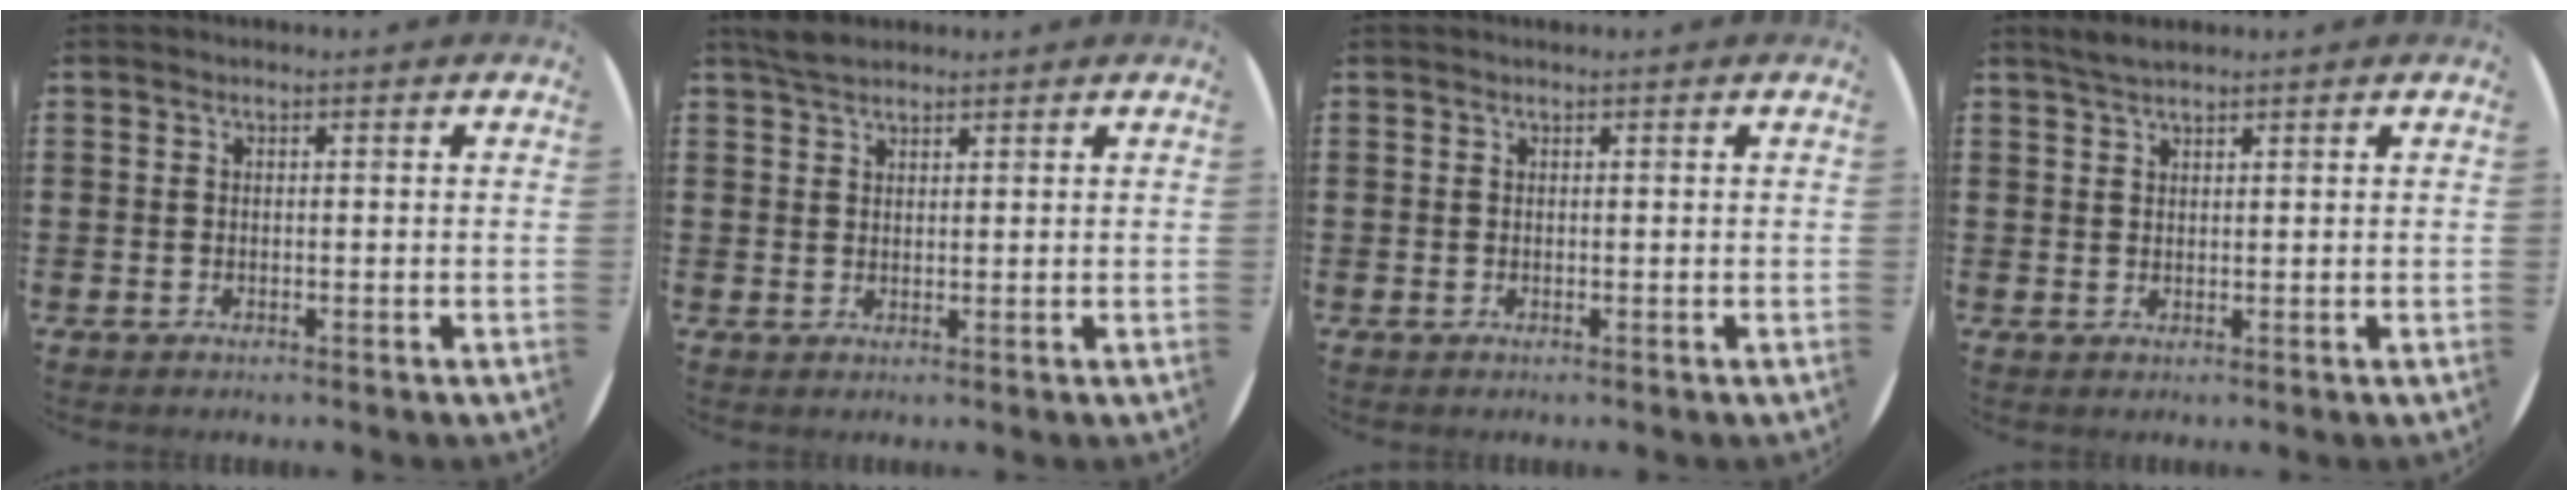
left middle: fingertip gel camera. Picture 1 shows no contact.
{"total": 3.0, "force": [2.7, 1.1, 0.9], "torque": [-0.016, 0.001, 0.049]}
{"total": 0.0}
{"total": 2.1, "force": [1.9, 0.4, 0.8], "torque": [-0.020, 0.005, 0.035]}